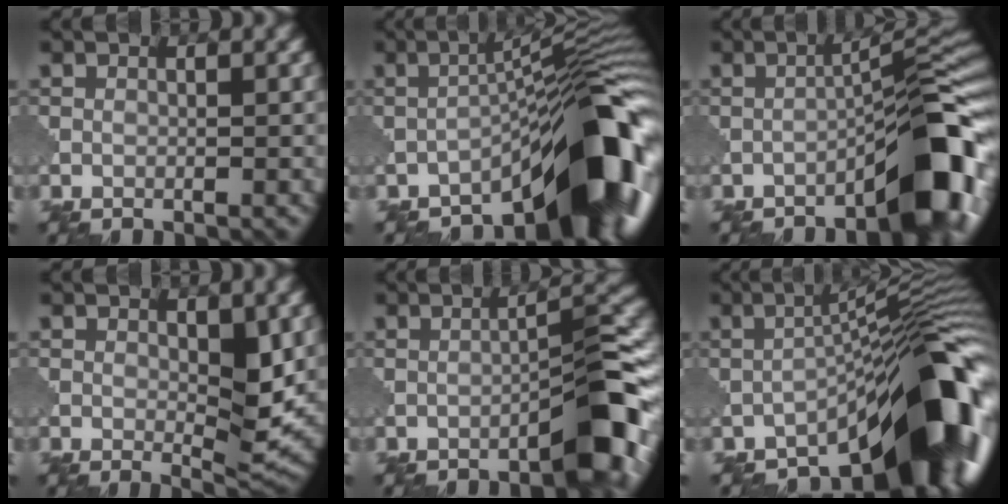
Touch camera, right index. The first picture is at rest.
{"total": 12.5, "force": [-7.5, 3.4, 9.4], "torque": [-0.114, 0.016, -0.120]}
{"total": 8.6, "force": [-4.9, 1.3, 7.0], "torque": [-0.089, 0.023, -0.070]}
{"total": 4.4, "force": [0.6, 1.5, 4.1], "torque": [-0.063, -0.011, 0.017]}
{"total": 6.3, "force": [-3.6, 0.8, 5.1], "torque": [-0.064, 0.024, -0.053]}
{"total": 14.0, "force": [-8.1, 4.2, 10.6], "torque": [-0.133, 0.011, -0.129]}